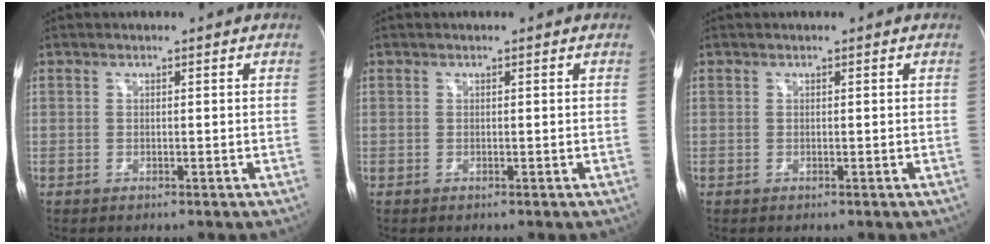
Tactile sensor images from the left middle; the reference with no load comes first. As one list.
[{"total": 0.0}, {"total": 0.0}]